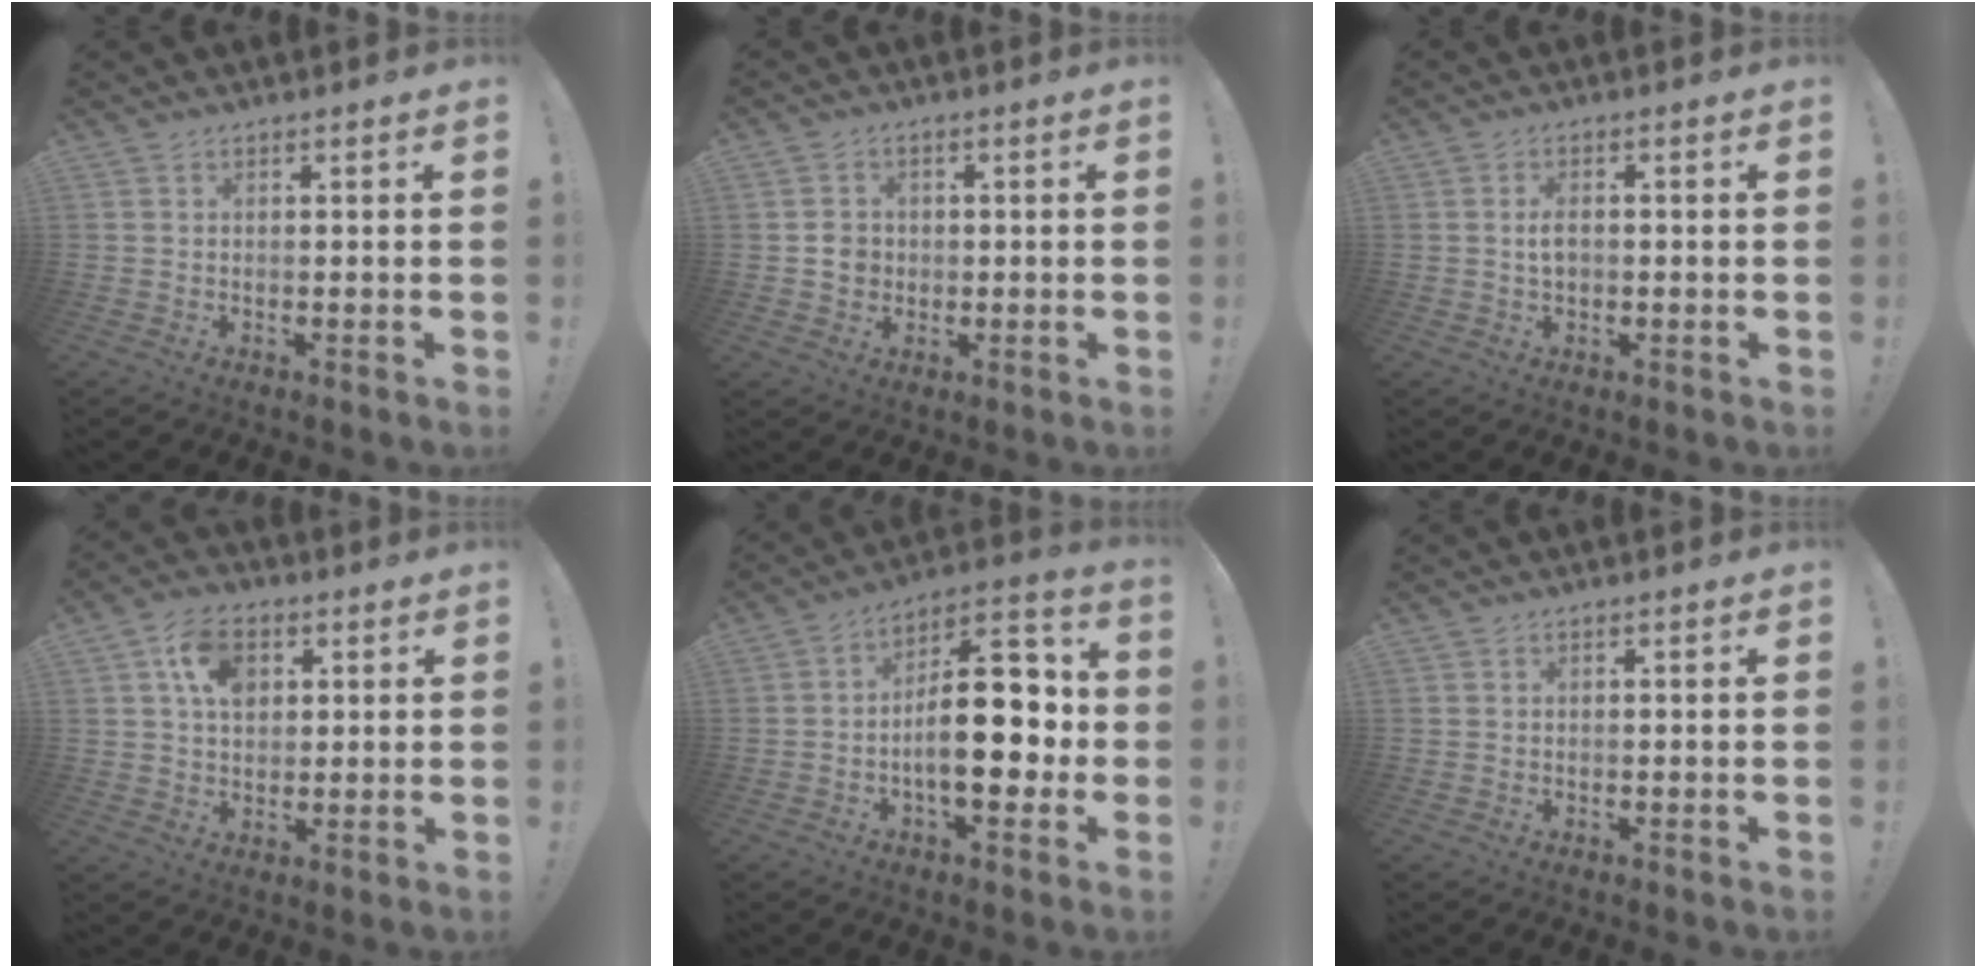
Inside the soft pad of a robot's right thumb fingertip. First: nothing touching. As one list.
[{"total": 4.7, "force": [-0.1, 4.3, 1.7], "torque": [-0.019, 0.008, 0.000]}, {"total": 2.9, "force": [-0.2, 1.5, 2.5], "torque": [-0.039, 0.002, -0.005]}, {"total": 10.5, "force": [3.9, 7.4, 6.3], "torque": [-0.109, 0.006, 0.075]}, {"total": 19.8, "force": [-2.5, 9.3, 17.3], "torque": [-0.256, 0.012, -0.038]}, {"total": 0.0}]